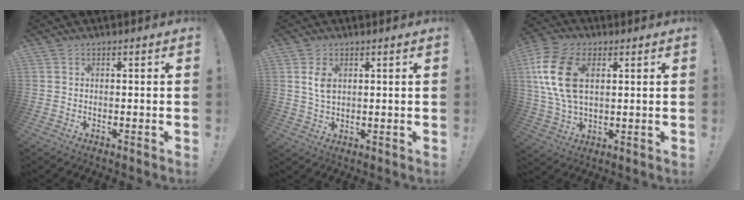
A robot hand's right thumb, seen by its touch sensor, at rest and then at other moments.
{"total": 5.3, "force": [1.8, 3.3, 3.7], "torque": [-0.066, -0.006, 0.031]}
{"total": 16.4, "force": [4.3, 10.1, 12.2], "torque": [-0.247, 0.002, 0.080]}